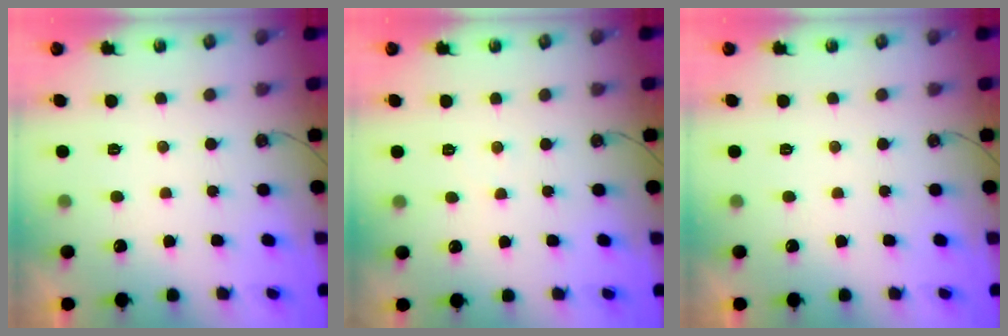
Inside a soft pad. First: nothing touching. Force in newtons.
{"total": 2.5, "press": 2.4, "slide": 0.4}
{"total": 0.0}